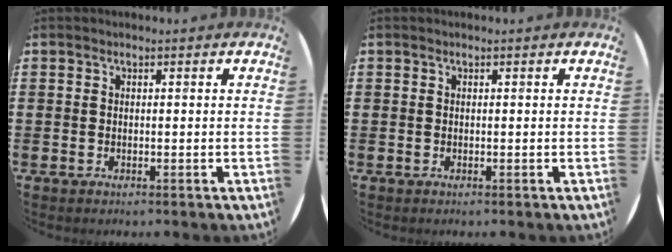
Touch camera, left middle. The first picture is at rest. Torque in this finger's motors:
{"motor_torque": [0.17, -0.13, 0.02, 0.01]}